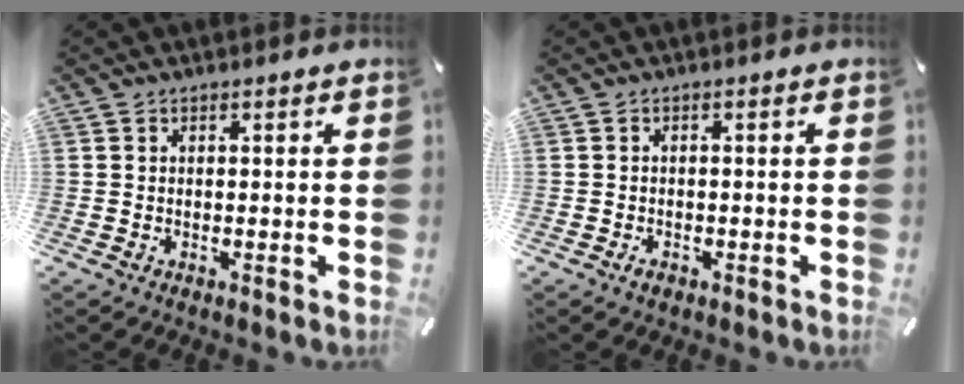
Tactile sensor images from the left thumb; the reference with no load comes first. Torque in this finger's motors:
{"motor_torque": [0.05, 0.82, 0.00, -0.01, 0.00]}